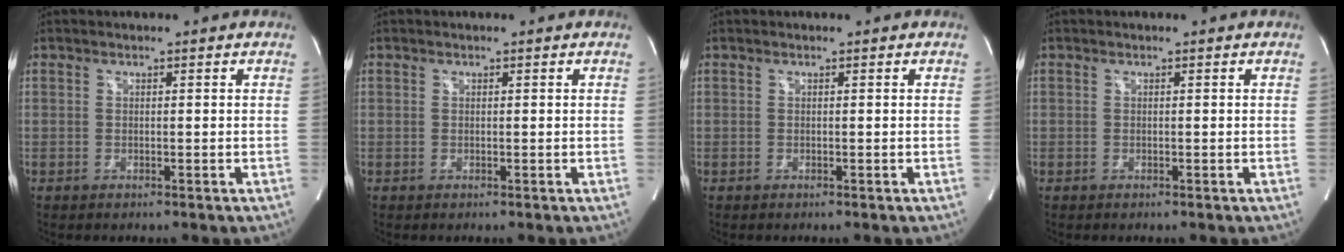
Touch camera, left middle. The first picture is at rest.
{"total": 0.0}
{"total": 0.0}
{"total": 0.0}